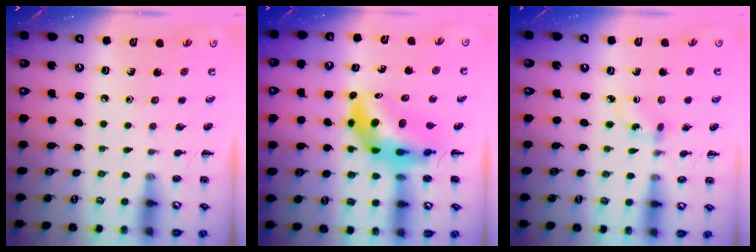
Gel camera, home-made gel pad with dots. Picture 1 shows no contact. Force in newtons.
{"total": 8.0, "press": 7.5, "slide": 2.8}
{"total": 2.2, "press": 2.0, "slide": 1.0}